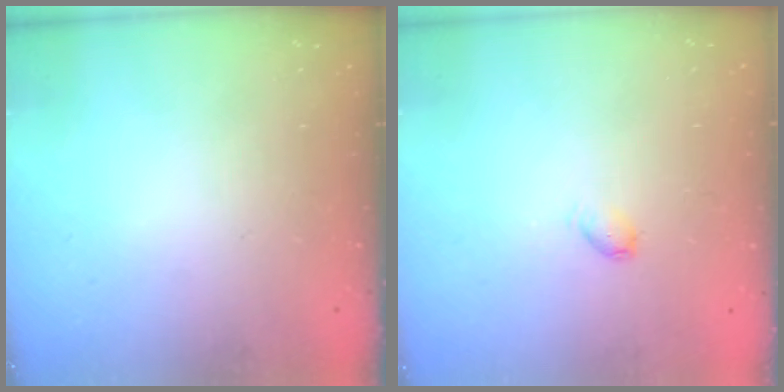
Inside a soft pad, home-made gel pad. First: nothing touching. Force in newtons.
{"total": 3.1, "press": 3.1, "slide": 0.4}